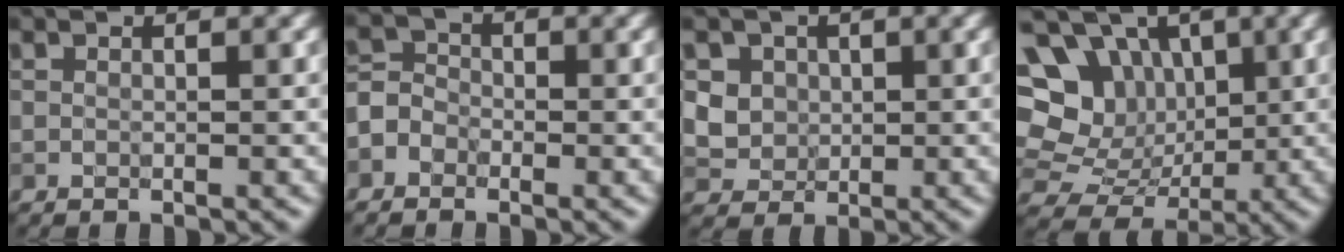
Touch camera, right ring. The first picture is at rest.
{"total": 2.7, "force": [-1.5, 2.1, 0.9], "torque": [-0.011, 0.011, -0.036]}
{"total": 3.5, "force": [1.1, 3.0, 1.3], "torque": [-0.032, -0.002, 0.033]}
{"total": 14.5, "force": [4.5, 12.2, 6.3], "torque": [-0.150, 0.025, 0.084]}